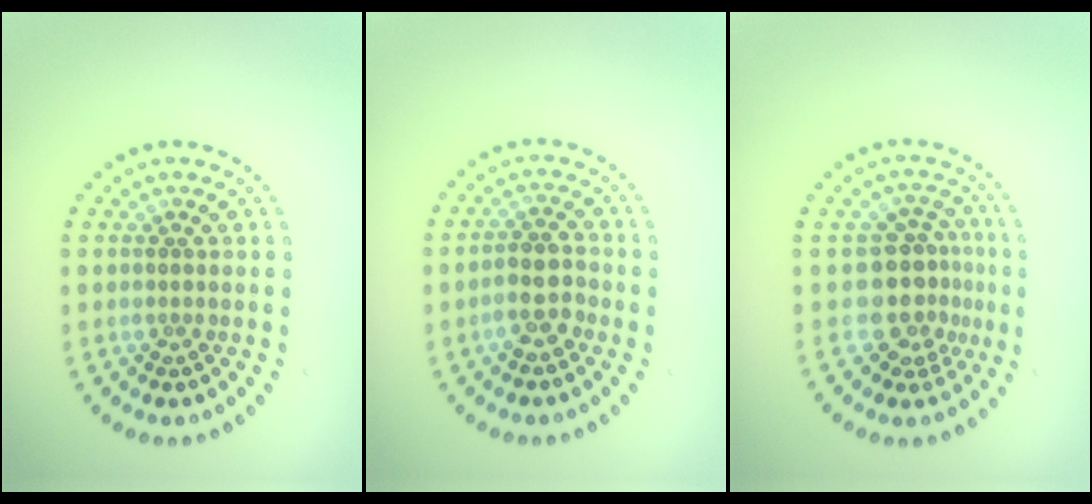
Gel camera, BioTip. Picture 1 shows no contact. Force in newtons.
{"total": 2.7, "press": 2.5, "slide": 0.9}
{"total": 4.1, "press": 3.3, "slide": 2.5}